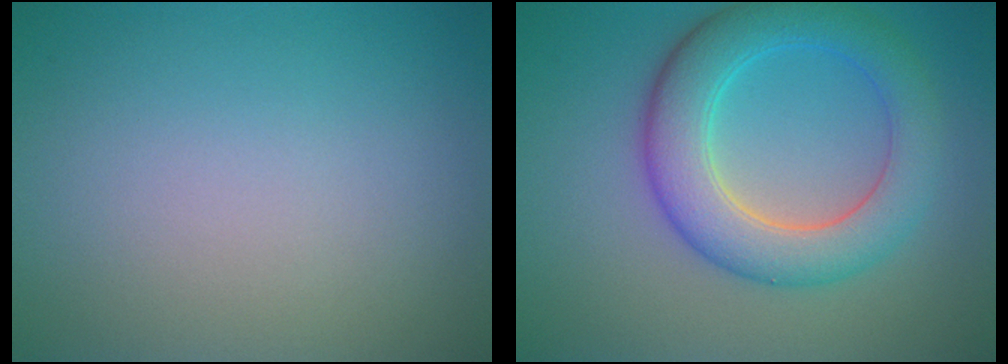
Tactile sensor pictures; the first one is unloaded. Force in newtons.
{"total": 6.5, "press": 6.5, "slide": 0.1}